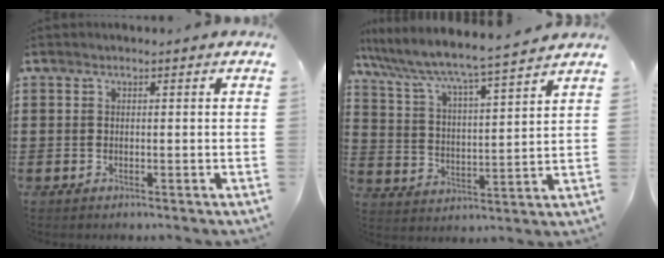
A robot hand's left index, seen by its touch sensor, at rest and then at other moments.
{"total": 5.0, "force": [4.5, -0.3, 2.0], "torque": [-0.062, -0.040, 0.066]}